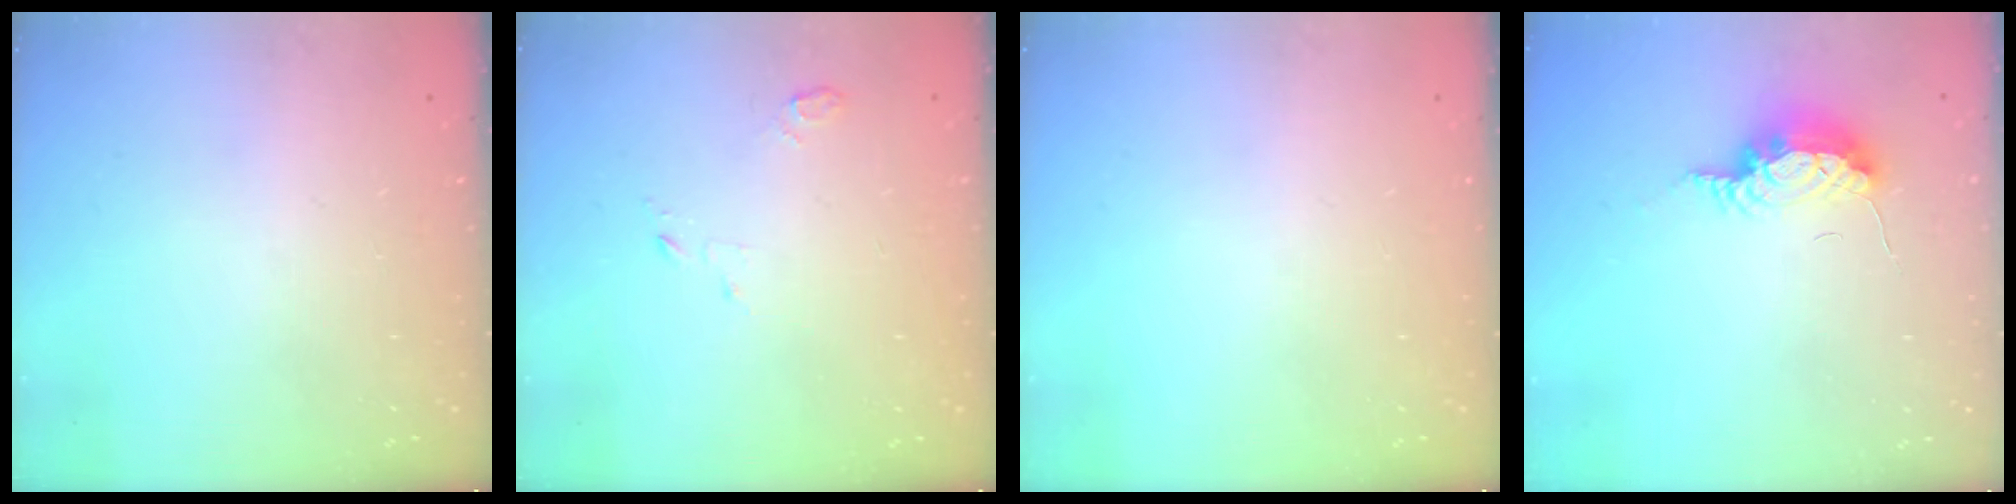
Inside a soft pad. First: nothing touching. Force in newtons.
{"total": 2.8, "press": 2.8, "slide": 0.3}
{"total": 0.0}
{"total": 12.0, "press": 9.0, "slide": 8.0}